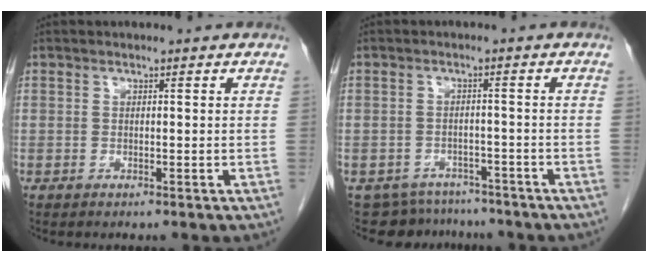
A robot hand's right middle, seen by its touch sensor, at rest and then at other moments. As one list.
[{"total": 7.4, "force": [-6.7, 3.1, -0.5], "torque": [0.014, 0.017, -0.085]}]